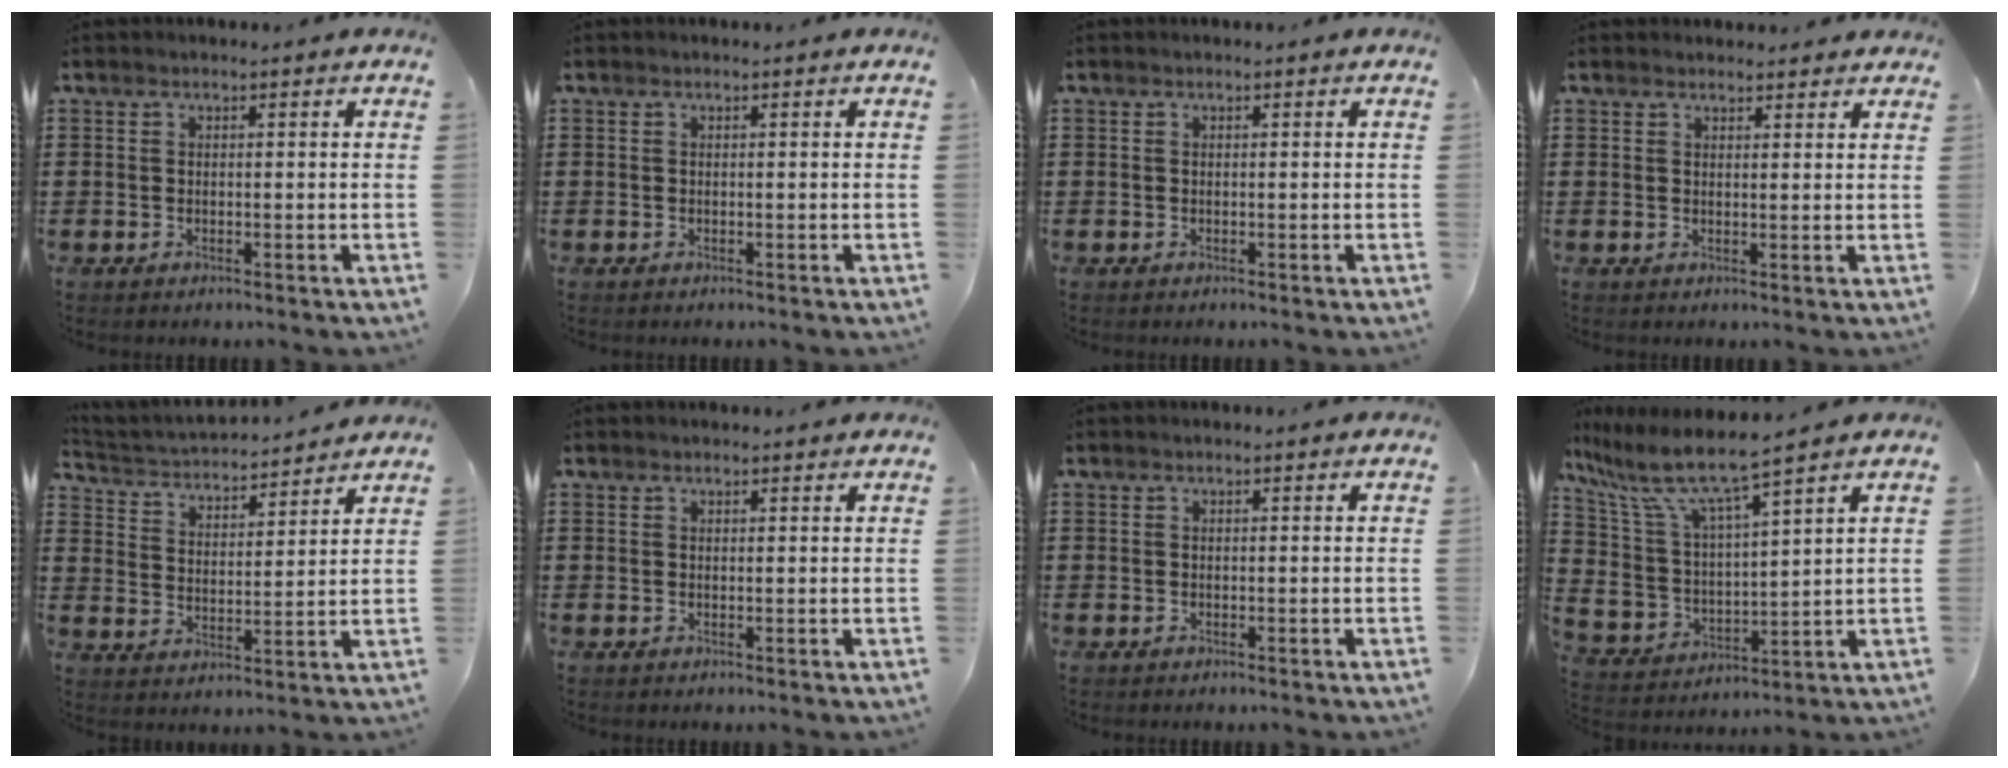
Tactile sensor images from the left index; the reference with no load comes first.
{"total": 0.0}
{"total": 0.0}
{"total": 1.7, "force": [1.6, 0.4, 0.2], "torque": [-0.006, 0.003, 0.032]}
{"total": 3.4, "force": [3.4, 0.3, 0.3], "torque": [-0.026, -0.027, 0.053]}
{"total": 0.6, "force": [0.6, 0.0, 0.2], "torque": [-0.004, 0.000, 0.011]}
{"total": 0.0}
{"total": 7.7, "force": [5.8, 1.4, 4.9], "torque": [-0.128, -0.031, 0.091]}